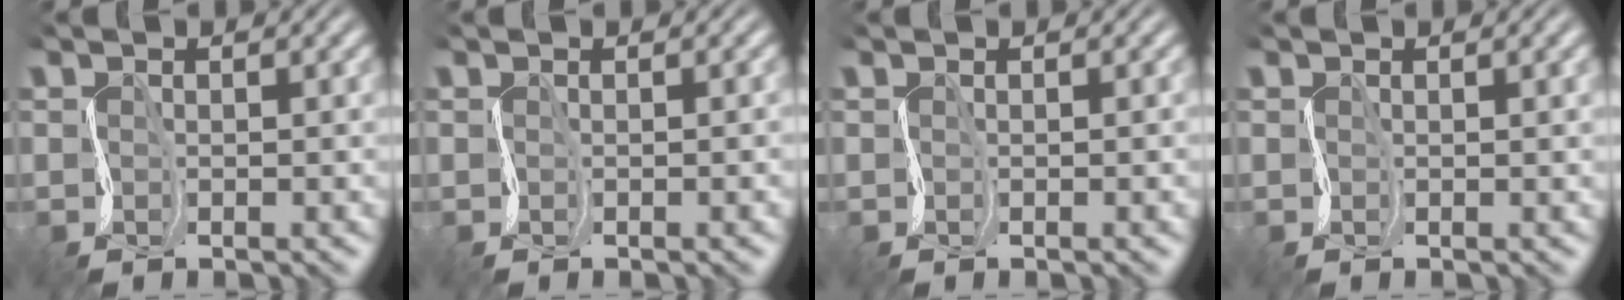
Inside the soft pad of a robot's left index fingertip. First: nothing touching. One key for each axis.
{"total": 1.9, "fx": -0.1, "fy": 0.9, "fz": 1.7, "tx": -0.009, "ty": 0.007, "tz": -0.006}
{"total": 1.3, "fx": 0.0, "fy": 0.6, "fz": 1.2, "tx": -0.002, "ty": 0.005, "tz": -0.005}
{"total": 2.0, "fx": 0.6, "fy": 0.8, "fz": 1.7, "tx": -0.013, "ty": 0.010, "tz": 0.000}